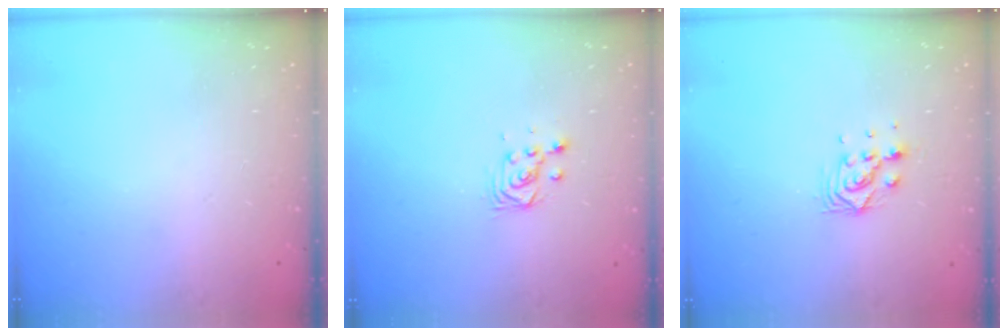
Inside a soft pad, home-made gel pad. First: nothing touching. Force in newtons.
{"total": 3.9, "press": 3.9, "slide": 0.2}
{"total": 7.0, "press": 7.0, "slide": 0.5}